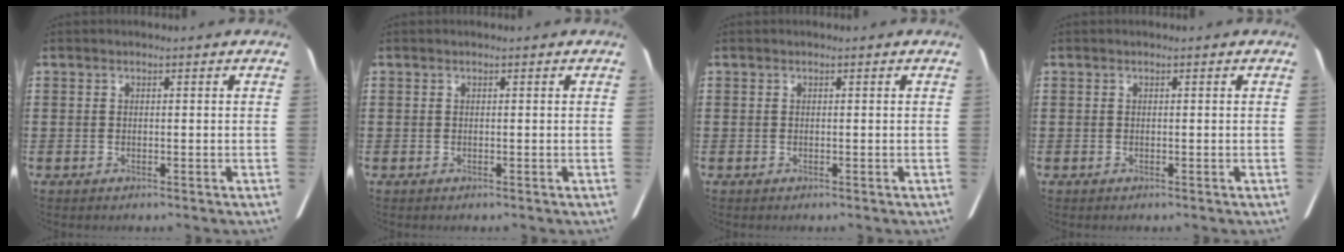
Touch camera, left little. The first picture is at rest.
{"total": 0.0}
{"total": 0.0}
{"total": 0.0}